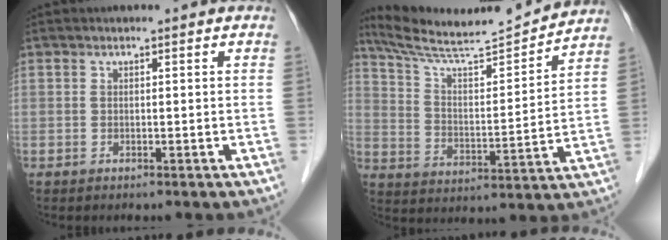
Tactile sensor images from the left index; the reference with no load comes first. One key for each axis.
{"total": 16.1, "fx": 15.3, "fy": -0.2, "fz": 5.2, "tx": -0.094, "ty": -0.005, "tz": 0.245}